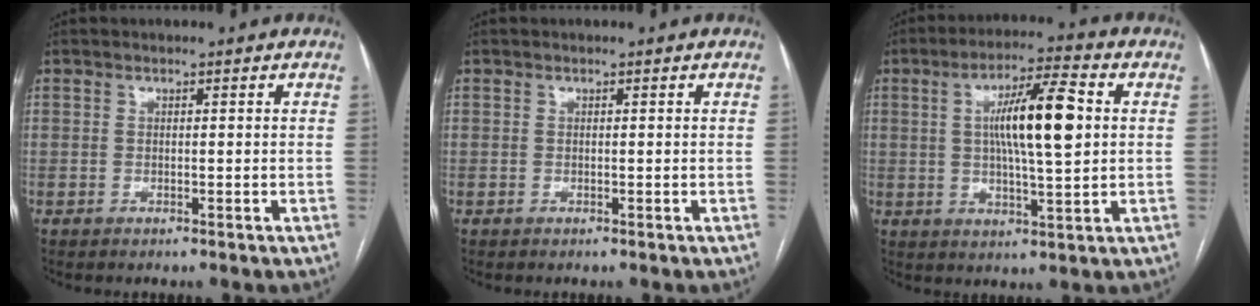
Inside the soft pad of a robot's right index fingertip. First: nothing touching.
{"total": 0.0}
{"total": 11.6, "force": [1.8, 1.6, 11.4], "torque": [-0.197, 0.011, 0.029]}